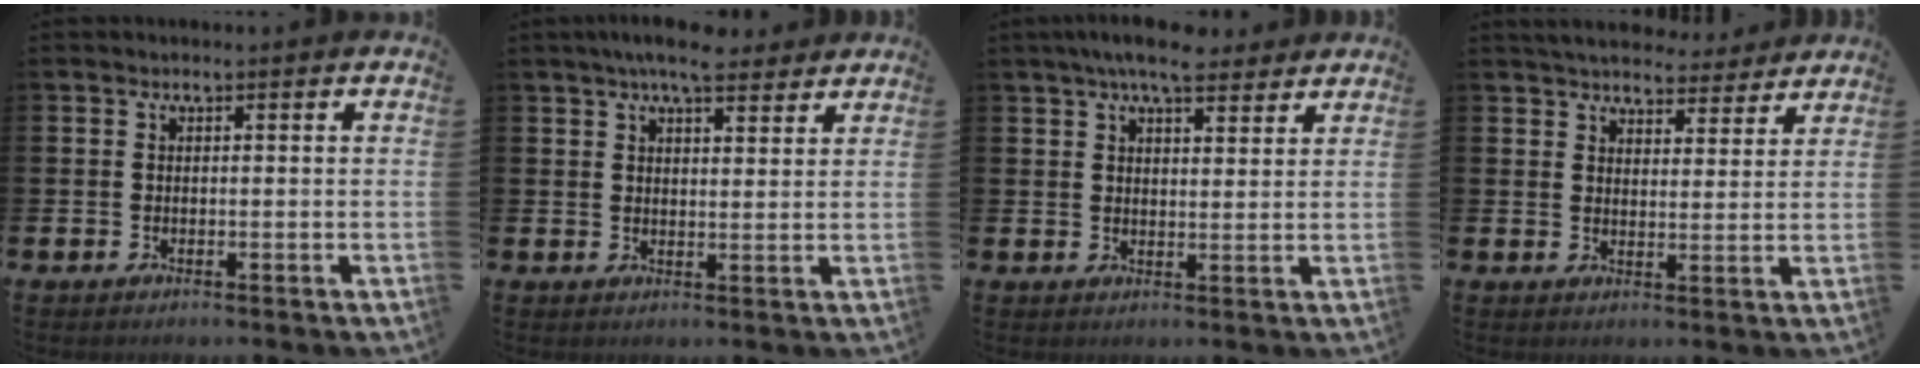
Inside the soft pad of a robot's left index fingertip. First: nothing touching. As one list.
[{"total": 5.9, "force": [5.3, 1.3, 2.3], "torque": [-0.040, -0.023, 0.093]}, {"total": 6.2, "force": [5.5, 1.6, 2.4], "torque": [-0.042, -0.022, 0.097]}, {"total": 5.1, "force": [5.0, 1.1, 0.3], "torque": [-0.015, -0.034, 0.087]}]